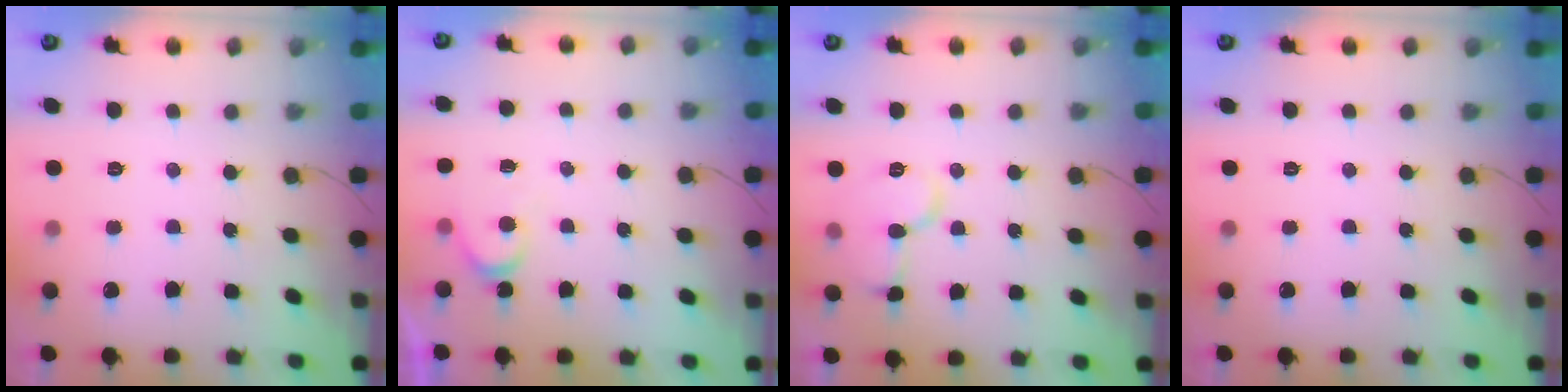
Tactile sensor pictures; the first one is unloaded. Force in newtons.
{"total": 3.7, "press": 3.7, "slide": 0.2}
{"total": 9.1, "press": 9.1, "slide": 0.8}
{"total": 0.0}